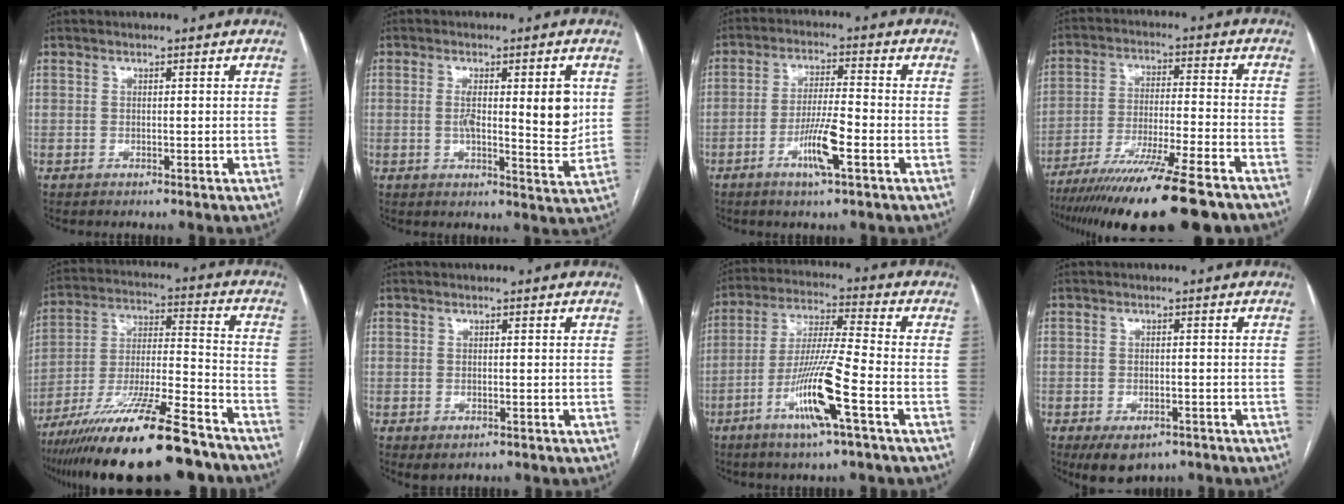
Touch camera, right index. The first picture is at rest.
{"total": 9.4, "force": [1.4, 2.2, 9.0], "torque": [-0.126, -0.006, 0.021]}
{"total": 7.3, "force": [-3.1, 0.5, 6.6], "torque": [-0.126, -0.004, -0.054]}
{"total": 21.9, "force": [-17.2, 1.0, 13.6], "torque": [-0.185, -0.036, -0.274]}
{"total": 24.1, "force": [-18.2, 2.9, 15.5], "torque": [-0.242, -0.017, -0.305]}
{"total": 1.8, "force": [-0.9, 0.9, 1.3], "torque": [-0.021, -0.002, -0.004]}
{"total": 12.4, "force": [-5.3, -0.2, 11.2], "torque": [-0.221, -0.009, -0.102]}
{"total": 6.0, "force": [-4.0, 3.0, 3.3], "torque": [-0.054, -0.004, -0.054]}